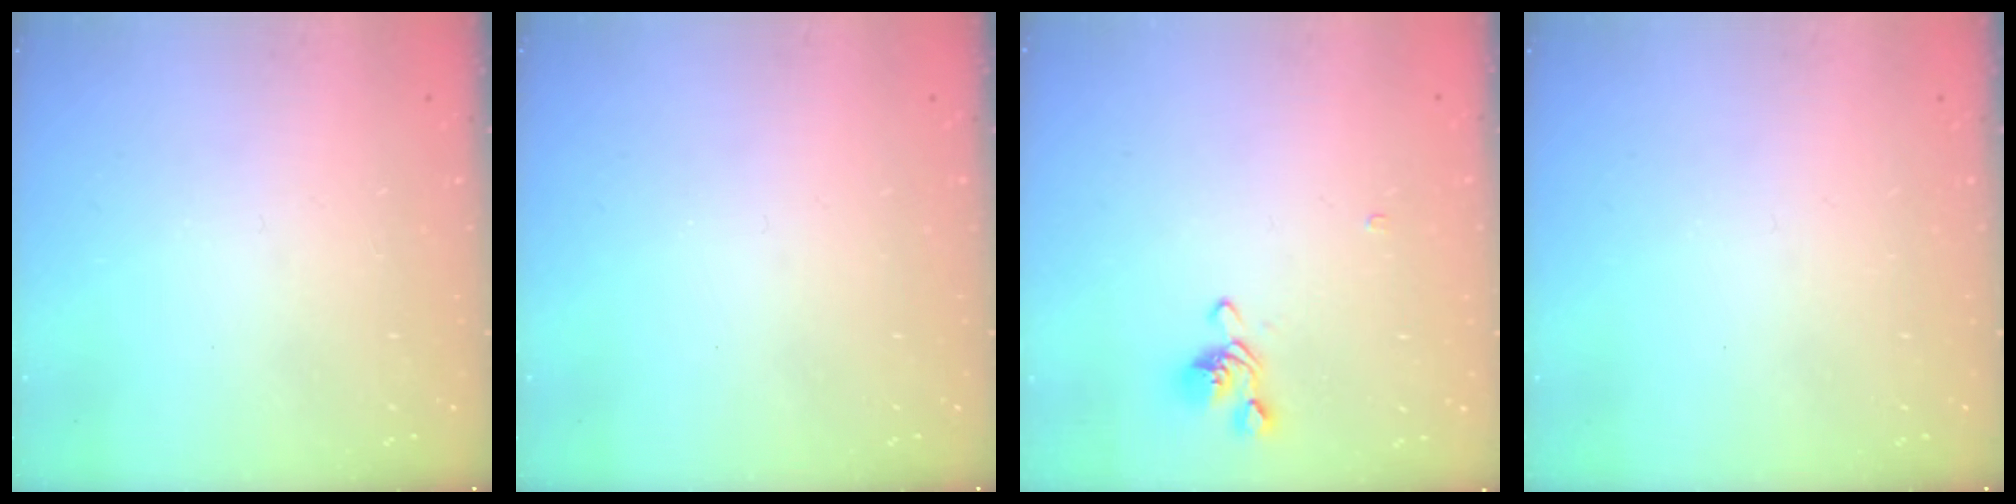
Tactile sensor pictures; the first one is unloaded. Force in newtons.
{"total": 0.0}
{"total": 2.0, "press": 1.9, "slide": 0.8}
{"total": 0.0}